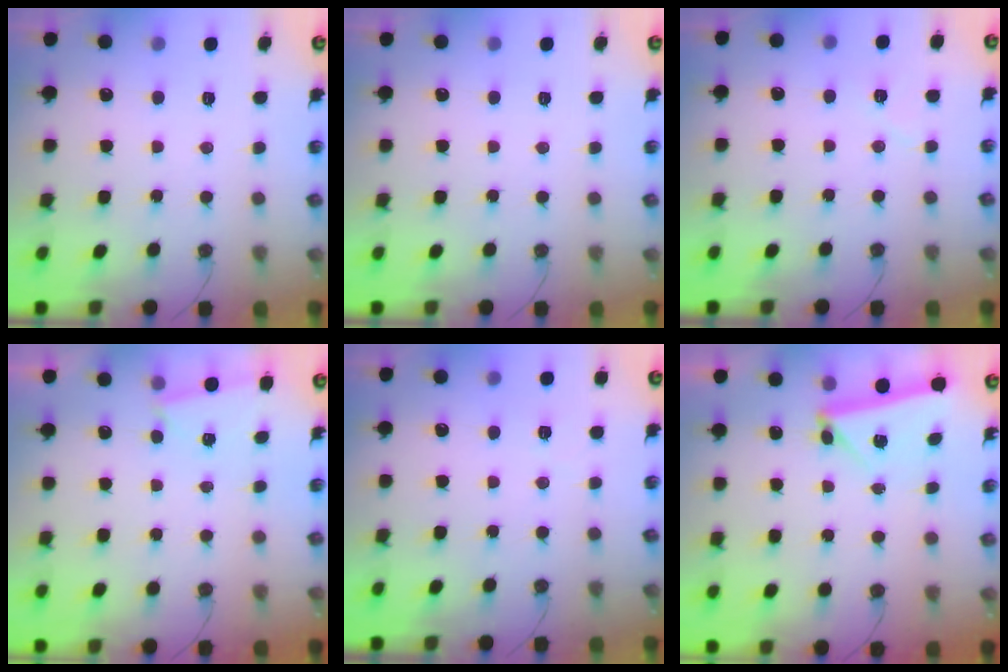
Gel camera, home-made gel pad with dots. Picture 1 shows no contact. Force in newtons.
{"total": 0.0}
{"total": 5.4, "press": 5.3, "slide": 1.2}
{"total": 0.6, "press": 0.0, "slide": 0.6}
{"total": 4.0, "press": 2.8, "slide": 2.8}
{"total": 5.8, "press": 5.8, "slide": 0.3}